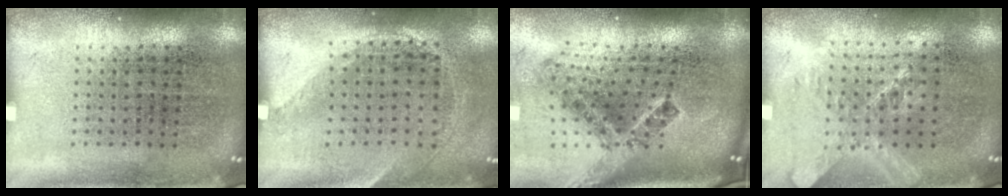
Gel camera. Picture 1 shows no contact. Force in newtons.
{"total": 1.4, "press": 0.9, "slide": 1.0}
{"total": 2.6, "press": 1.6, "slide": 2.1}
{"total": 1.5, "press": 1.3, "slide": 0.7}